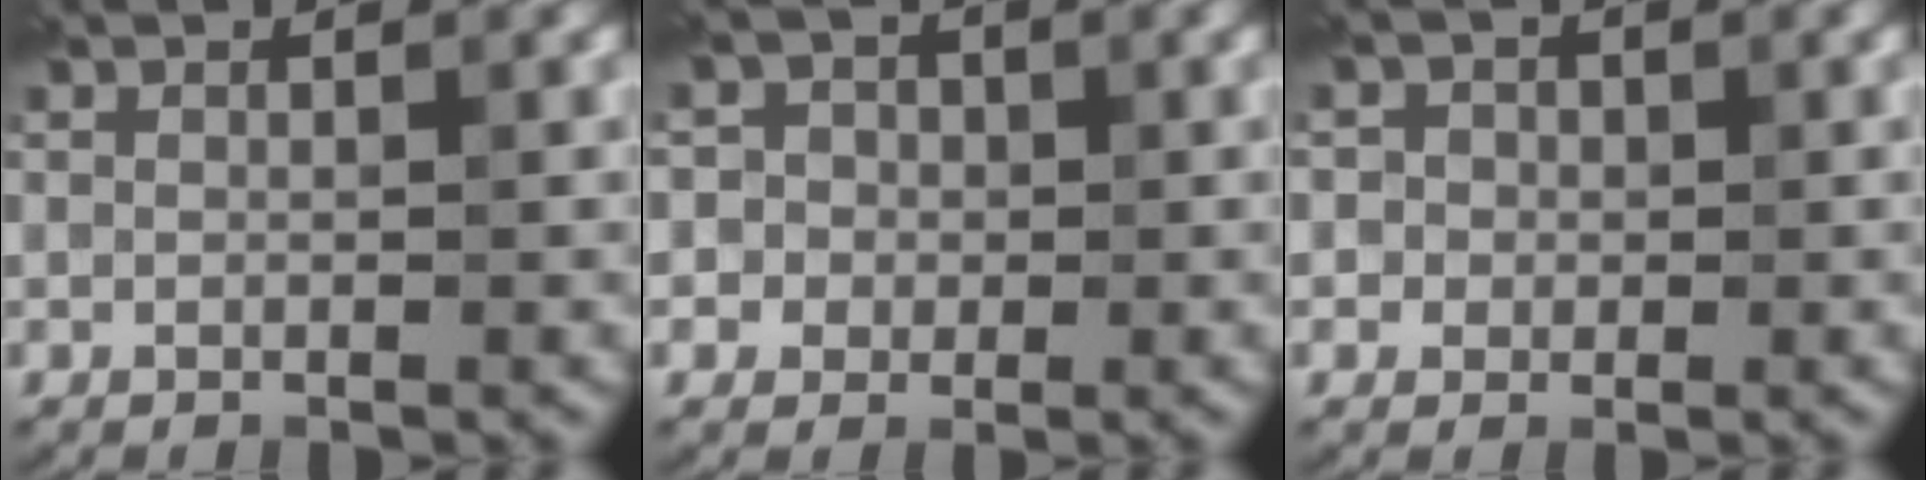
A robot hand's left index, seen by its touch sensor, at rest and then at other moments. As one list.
[{"total": 4.3, "force": [0.8, 4.1, 1.1], "torque": [0.006, 0.027, -0.011]}, {"total": 2.7, "force": [0.7, 2.5, 0.8], "torque": [0.009, 0.008, -0.004]}]